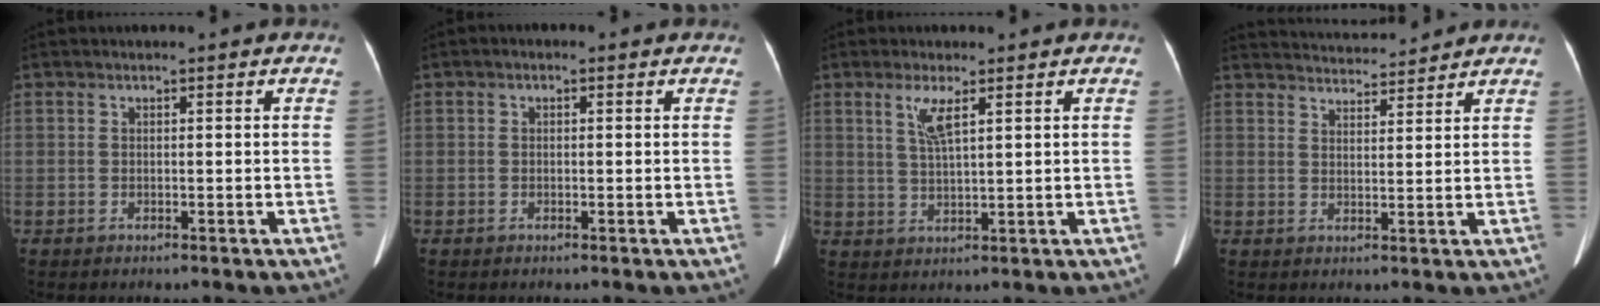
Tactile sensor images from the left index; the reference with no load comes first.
{"total": 0.7, "force": [0.2, 0.4, 0.5], "torque": [-0.010, 0.004, -0.005]}
{"total": 4.1, "force": [2.0, 0.3, 3.5], "torque": [-0.073, -0.001, 0.042]}
{"total": 9.1, "force": [8.9, 0.4, 1.8], "torque": [-0.035, 0.017, 0.133]}